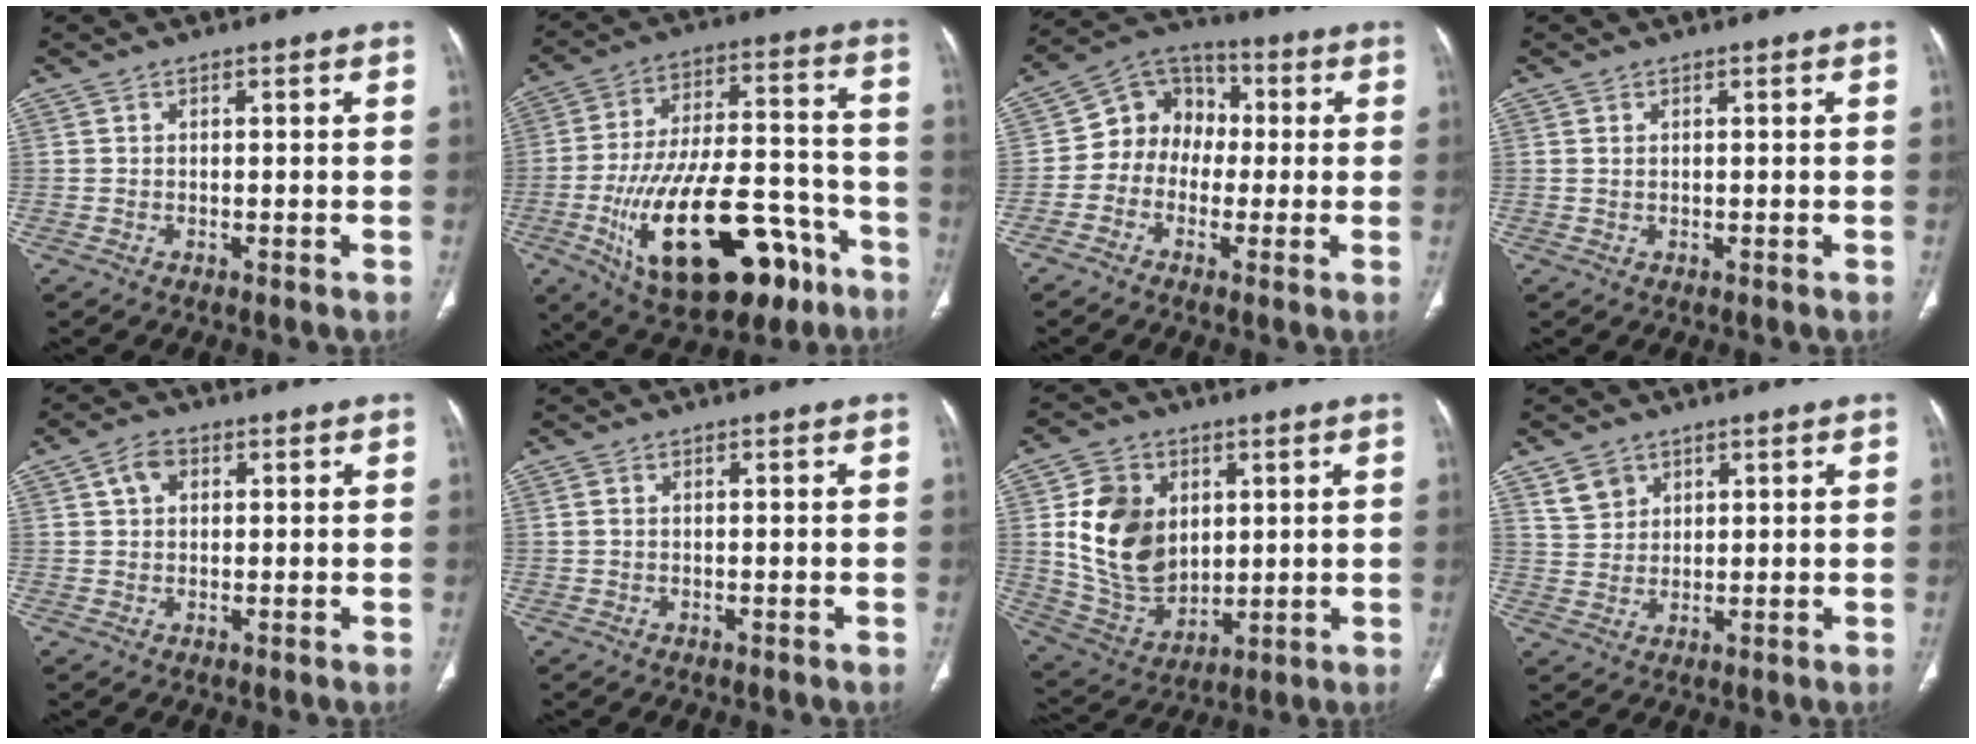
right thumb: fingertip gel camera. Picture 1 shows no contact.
{"total": 28.0, "force": [-12.4, 12.5, 21.8], "torque": [-0.355, 0.051, -0.182]}
{"total": 10.3, "force": [-0.5, 8.7, 5.4], "torque": [-0.047, 0.033, -0.025]}
{"total": 0.7, "force": [0.4, 0.4, 0.4], "torque": [-0.007, -0.001, 0.008]}
{"total": 3.7, "force": [1.3, 2.7, 2.2], "torque": [-0.035, 0.007, 0.024]}
{"total": 0.7, "force": [0.2, 0.4, 0.5], "torque": [-0.017, 0.005, 0.006]}
{"total": 16.0, "force": [3.3, 11.9, 10.1], "torque": [-0.146, -0.018, 0.080]}
{"total": 4.5, "force": [2.8, 3.2, 1.2], "torque": [-0.008, -0.016, 0.062]}